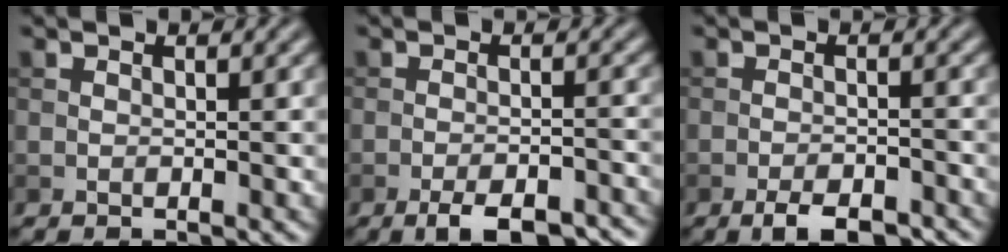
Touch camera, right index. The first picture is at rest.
{"total": 5.5, "force": [-3.9, 1.6, 3.5], "torque": [-0.056, -0.006, -0.057]}
{"total": 4.1, "force": [-2.9, 1.3, 2.5], "torque": [-0.041, -0.002, -0.047]}